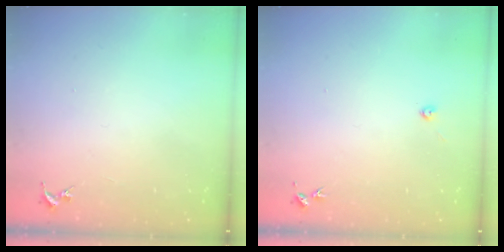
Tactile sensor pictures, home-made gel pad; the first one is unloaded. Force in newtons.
{"total": 2.2, "press": 2.2, "slide": 0.3}